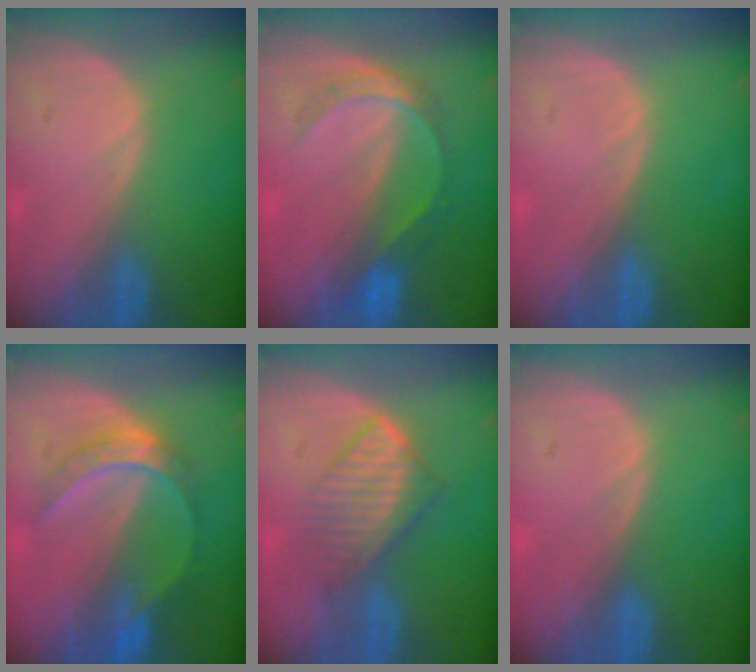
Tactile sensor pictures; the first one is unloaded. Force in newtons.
{"total": 5.2, "press": 4.9, "slide": 1.7}
{"total": 0.0}
{"total": 5.8, "press": 5.6, "slide": 1.2}
{"total": 6.3, "press": 6.1, "slide": 1.2}
{"total": 0.0}